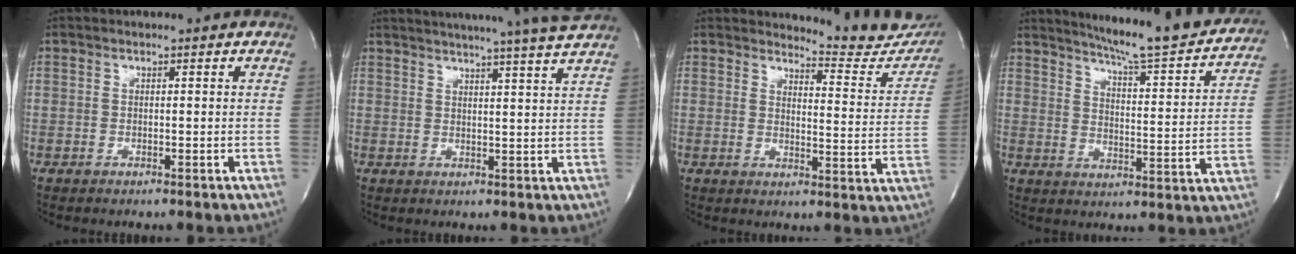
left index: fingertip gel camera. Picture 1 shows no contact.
{"total": 16.4, "force": [14.7, -1.7, 7.0], "torque": [-0.118, -0.027, 0.183]}
{"total": 11.1, "force": [10.9, 1.5, 1.0], "torque": [0.001, -0.064, 0.114]}
{"total": 21.3, "force": [19.3, 1.2, 8.9], "torque": [-0.129, -0.055, 0.245]}